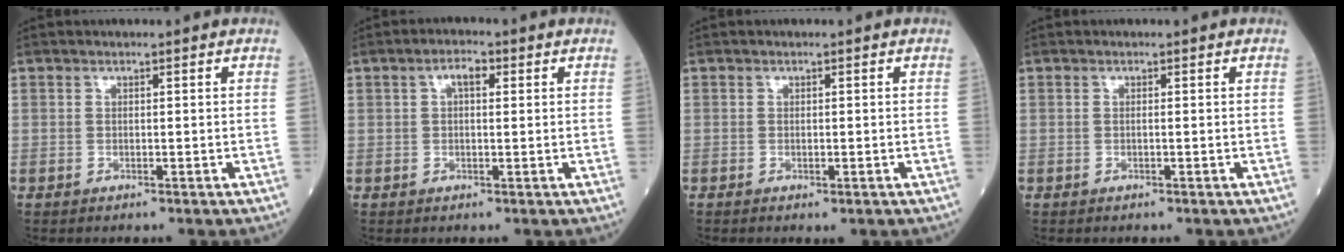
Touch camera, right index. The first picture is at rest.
{"total": 2.8, "force": [0.9, 1.2, 2.4], "torque": [-0.047, 0.012, 0.014]}
{"total": 1.0, "force": [-0.5, 0.4, 0.8], "torque": [-0.016, -0.004, -0.001]}
{"total": 0.0}